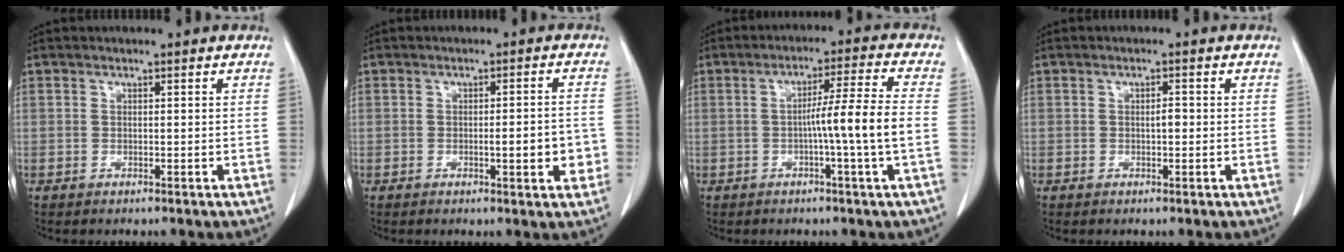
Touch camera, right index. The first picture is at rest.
{"total": 5.1, "force": [-1.3, 1.0, 4.8], "torque": [-0.064, 0.003, -0.012]}
{"total": 8.3, "force": [-1.4, -1.9, 8.0], "torque": [-0.128, 0.004, -0.024]}
{"total": 1.4, "force": [0.0, 0.4, 1.3], "torque": [-0.022, 0.002, 0.000]}